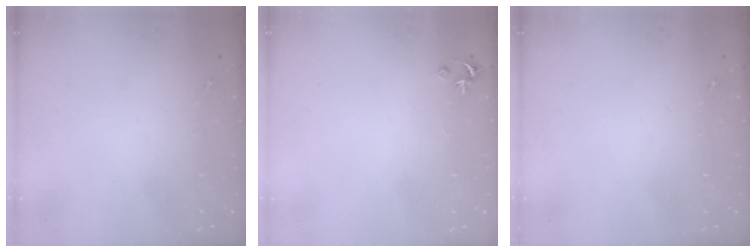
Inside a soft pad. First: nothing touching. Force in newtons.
{"total": 2.5, "press": 2.5, "slide": 0.2}
{"total": 0.0}